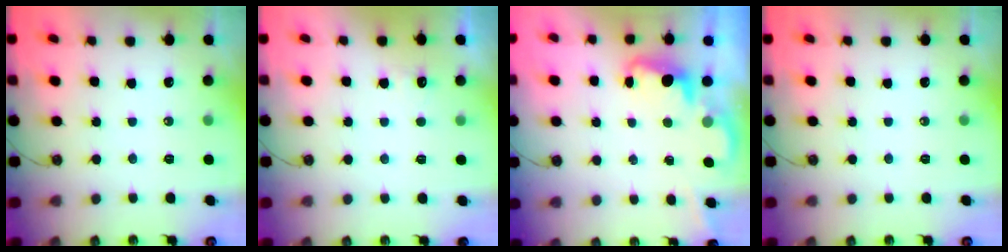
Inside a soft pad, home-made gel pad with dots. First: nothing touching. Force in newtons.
{"total": 4.5, "press": 4.4, "slide": 0.9}
{"total": 2.1, "press": 2.0, "slide": 0.6}
{"total": 0.0}